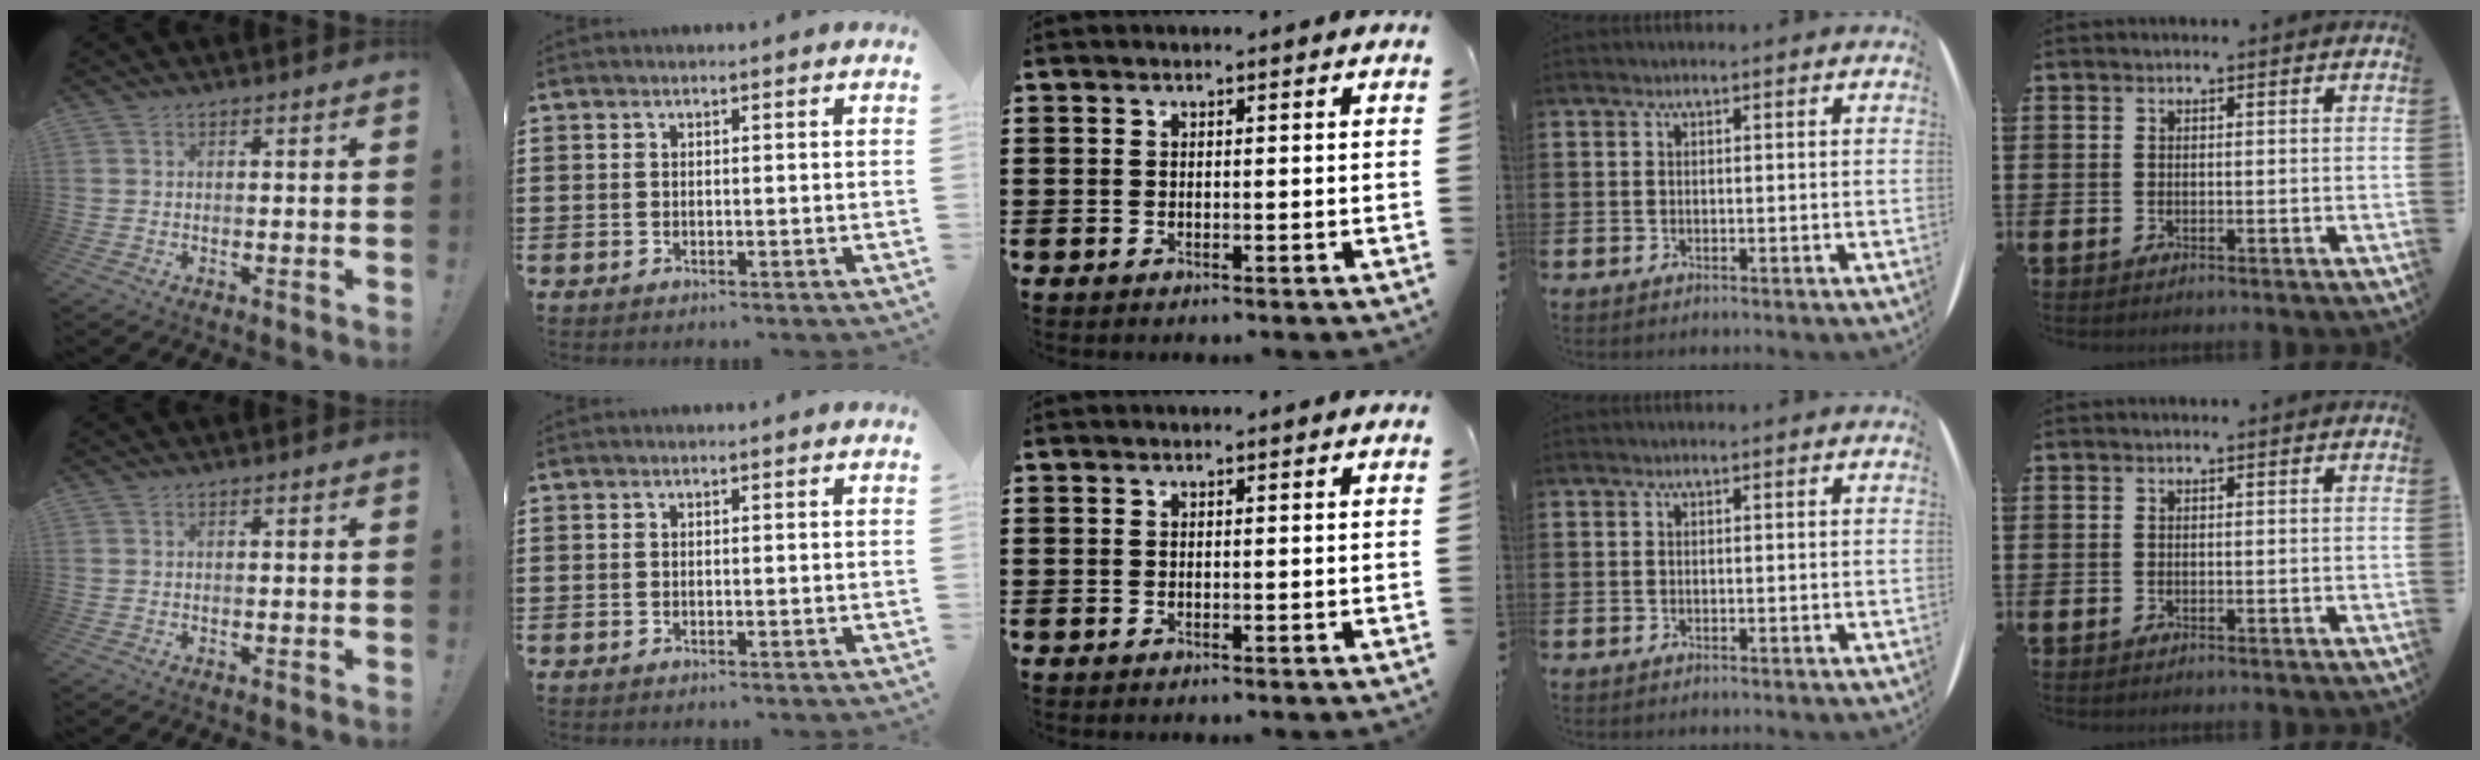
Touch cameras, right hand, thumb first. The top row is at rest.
{}